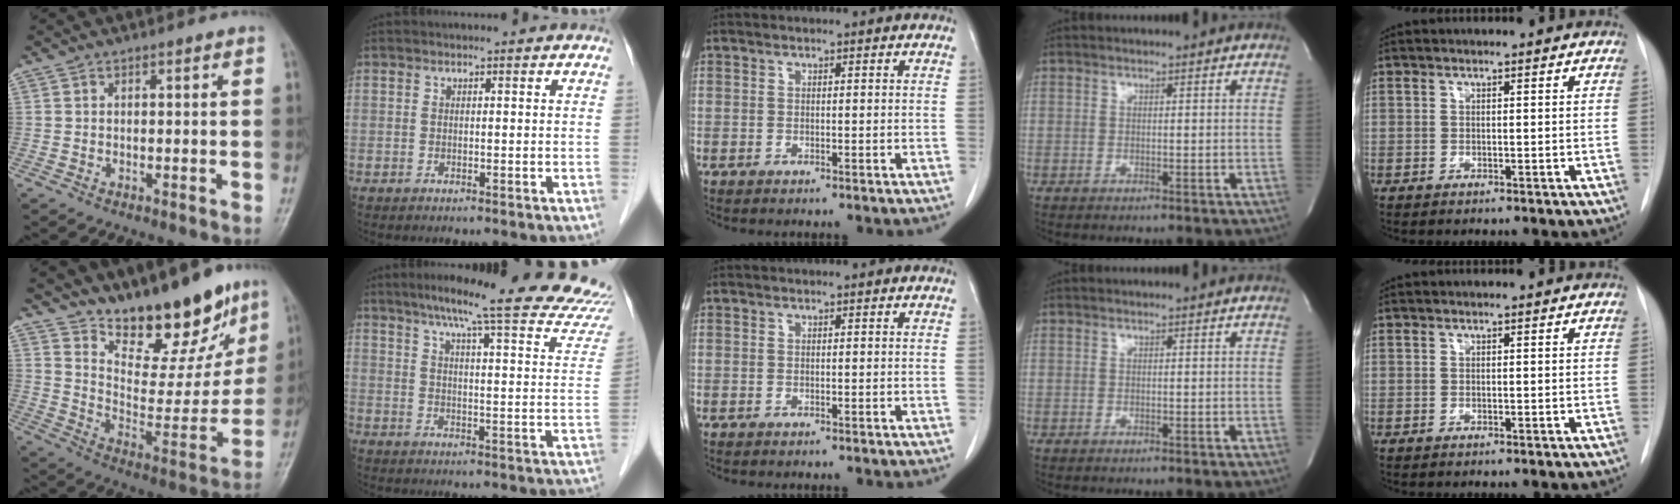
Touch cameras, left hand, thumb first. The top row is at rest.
{"thumb": {"total": 19.7, "force": [14.8, 7.5, 10.6], "torque": [-0.097, -0.099, 0.235]}, "index": {"total": 24.3, "force": [21.2, 1.4, 11.7], "torque": [-0.159, -0.040, 0.257]}}